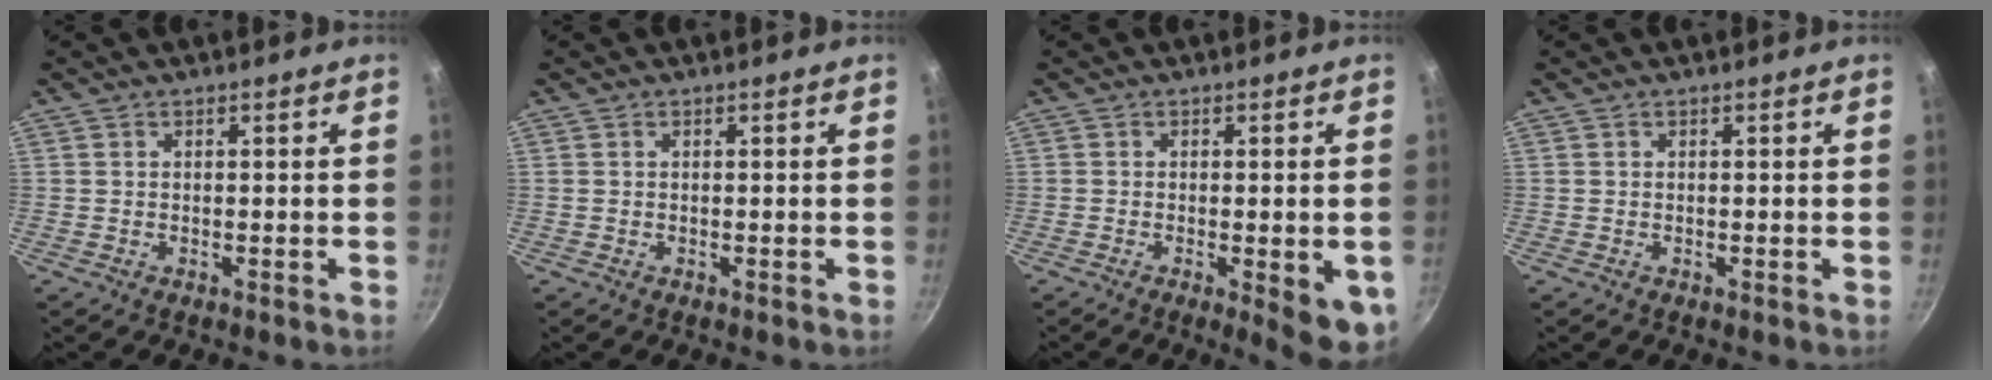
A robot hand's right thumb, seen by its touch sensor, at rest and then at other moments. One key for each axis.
{"total": 0.0}
{"total": 8.1, "fx": -2.2, "fy": 2.4, "fz": 7.4, "tx": -0.075, "ty": -0.001, "tz": -0.023}
{"total": 0.0}